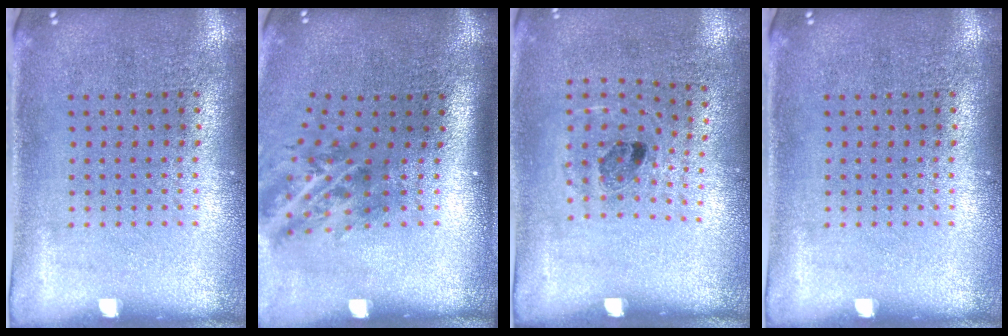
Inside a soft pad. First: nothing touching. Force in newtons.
{"total": 1.9, "press": 1.1, "slide": 1.5}
{"total": 1.0, "press": 0.7, "slide": 0.7}
{"total": 0.0}